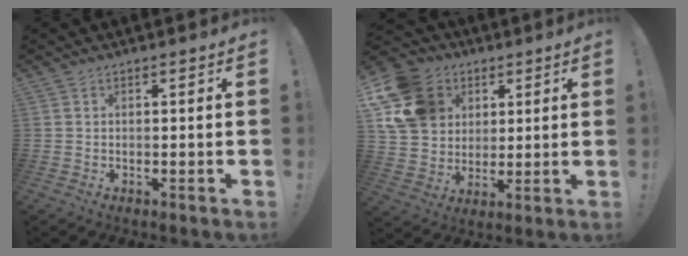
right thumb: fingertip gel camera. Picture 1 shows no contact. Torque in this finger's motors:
{"motor_torque": [1.92, 2.26, 1.15, 0.20, 0.16]}